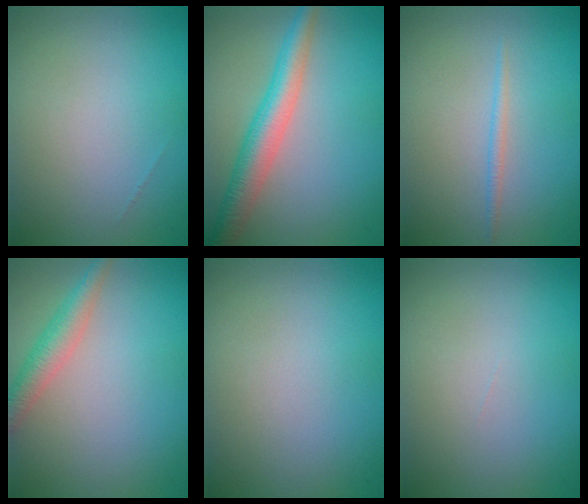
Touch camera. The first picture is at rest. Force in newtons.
{"total": 4.7, "press": 4.7, "slide": 0.1}
{"total": 0.9, "press": 0.9, "slide": 0.1}
{"total": 2.6, "press": 2.6, "slide": 0.1}
{"total": 0.0}
{"total": 0.0}